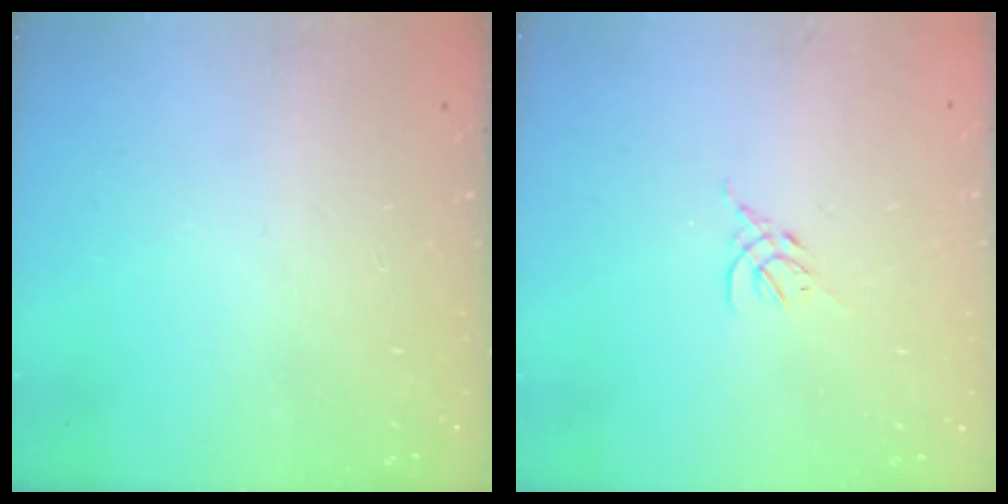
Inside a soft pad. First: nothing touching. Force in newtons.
{"total": 2.3, "press": 2.2, "slide": 0.5}